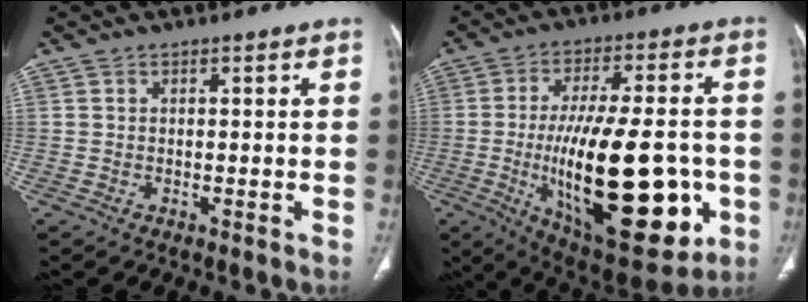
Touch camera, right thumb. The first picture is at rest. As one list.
[{"total": 28.1, "force": [-5.6, 11.6, 24.9], "torque": [-0.385, -0.007, -0.062]}]